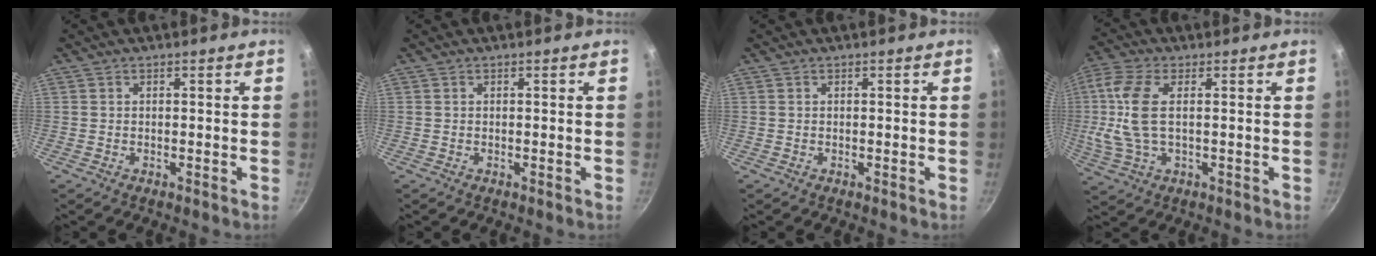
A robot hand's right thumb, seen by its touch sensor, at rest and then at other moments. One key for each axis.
{"total": 0.0}
{"total": 0.0}
{"total": 10.8, "fx": 0.7, "fy": 4.7, "fz": 9.7, "tx": -0.220, "ty": 0.007, "tz": 0.010}